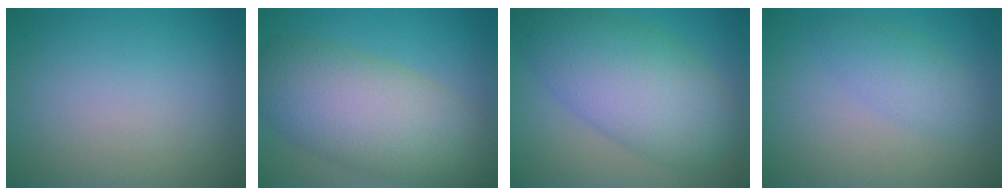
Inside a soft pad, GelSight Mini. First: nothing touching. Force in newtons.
{"total": 9.1, "press": 9.1, "slide": 0.4}
{"total": 8.9, "press": 8.9, "slide": 0.0}
{"total": 2.5, "press": 2.5, "slide": 0.1}